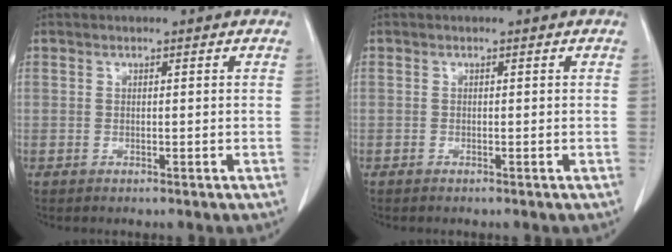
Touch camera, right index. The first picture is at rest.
{"total": 0.0}